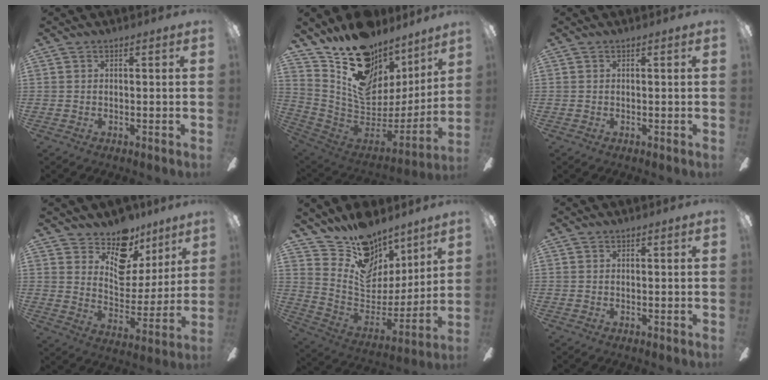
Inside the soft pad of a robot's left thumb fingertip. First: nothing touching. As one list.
[{"total": 16.1, "force": [11.0, 9.8, 6.4], "torque": [-0.102, -0.106, 0.205]}, {"total": 0.0}, {"total": 15.5, "force": [12.8, 7.0, 5.4], "torque": [-0.092, -0.118, 0.224]}, {"total": 15.7, "force": [11.8, 9.4, 4.3], "torque": [-0.081, -0.104, 0.218]}, {"total": 0.6, "force": [0.4, 0.4, 0.0], "torque": [0.001, 0.002, 0.008]}]